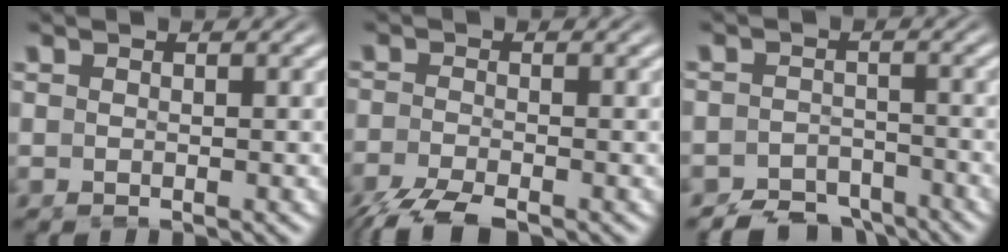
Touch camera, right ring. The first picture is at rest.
{"total": 4.4, "force": [-3.9, 1.1, 1.6], "torque": [-0.033, -0.024, -0.061]}
{"total": 6.8, "force": [-6.2, 2.8, 0.7], "torque": [0.017, -0.018, -0.111]}